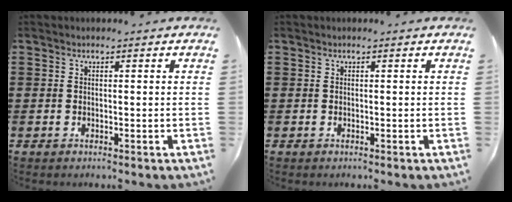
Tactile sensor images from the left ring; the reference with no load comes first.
{"total": 0.0}